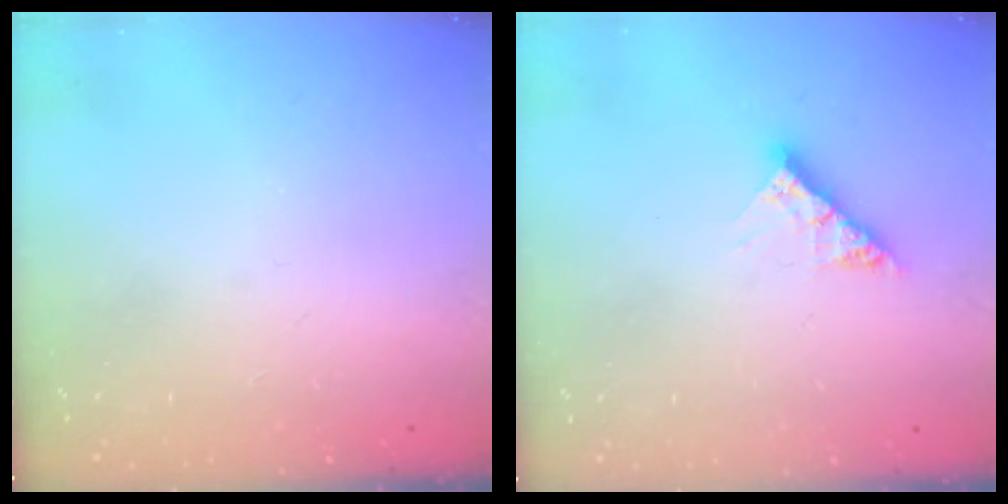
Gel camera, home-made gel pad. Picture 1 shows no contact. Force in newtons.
{"total": 7.6, "press": 7.6, "slide": 0.7}